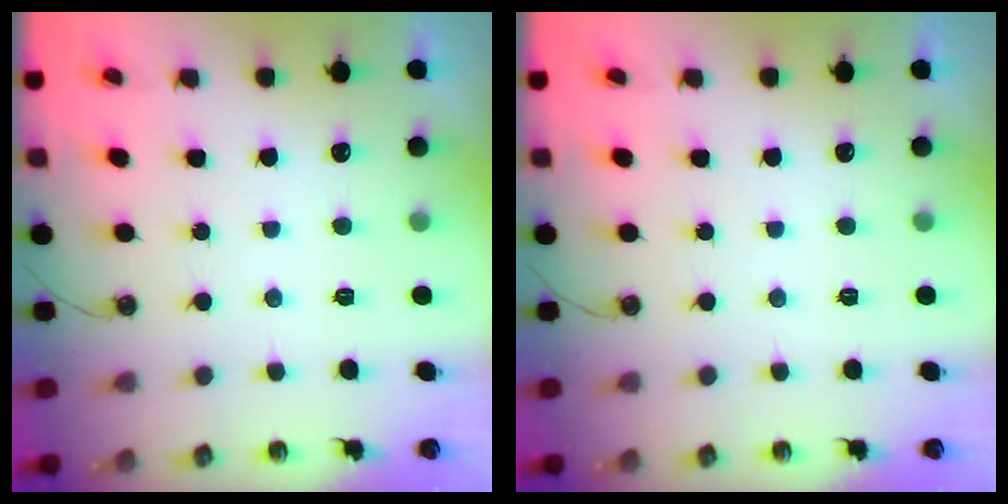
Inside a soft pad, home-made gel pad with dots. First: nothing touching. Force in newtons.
{"total": 0.0}